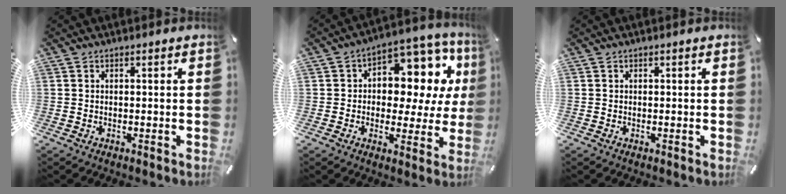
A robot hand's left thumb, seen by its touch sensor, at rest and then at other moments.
{"total": 12.0, "force": [3.9, 8.1, 8.0], "torque": [-0.102, -0.039, 0.067]}
{"total": 0.0}